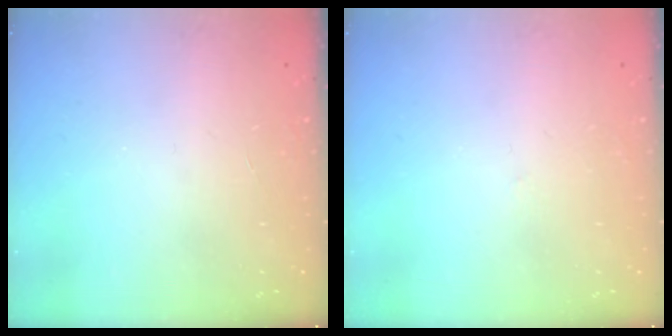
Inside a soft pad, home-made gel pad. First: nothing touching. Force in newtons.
{"total": 2.7, "press": 2.6, "slide": 0.3}